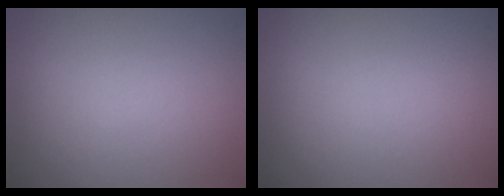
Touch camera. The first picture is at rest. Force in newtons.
{"total": 0.0}